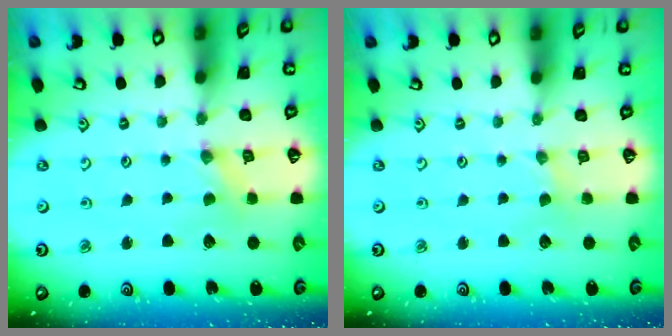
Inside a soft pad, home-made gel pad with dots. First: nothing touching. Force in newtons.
{"total": 0.0}